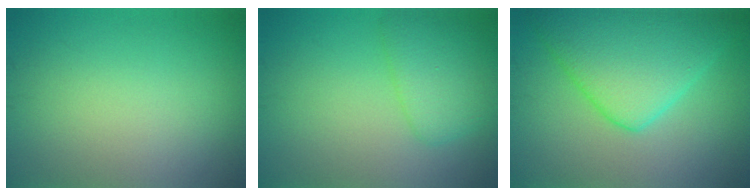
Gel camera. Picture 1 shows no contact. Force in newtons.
{"total": 3.4, "press": 3.4, "slide": 0.1}
{"total": 8.4, "press": 8.4, "slide": 0.4}